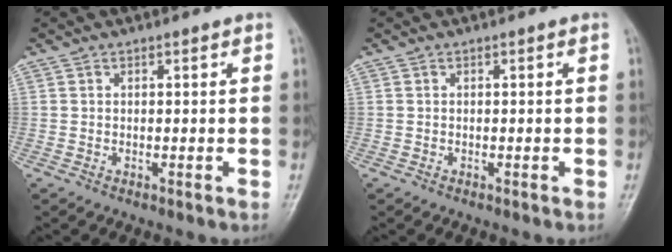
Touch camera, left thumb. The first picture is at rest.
{"total": 0.0}